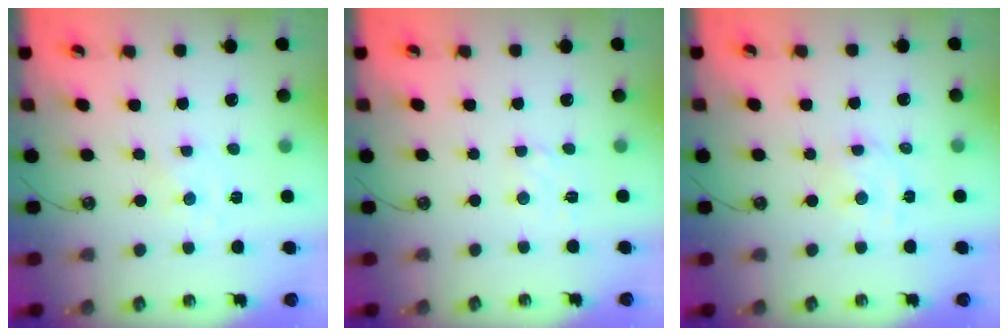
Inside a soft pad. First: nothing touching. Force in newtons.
{"total": 2.6, "press": 2.6, "slide": 0.6}
{"total": 3.8, "press": 3.7, "slide": 0.5}